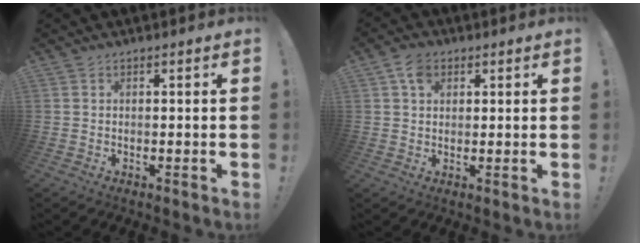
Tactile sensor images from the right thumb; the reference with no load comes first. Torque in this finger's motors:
{"motor_torque": [0.22, 0.11, -0.02, -0.19, 0.00]}